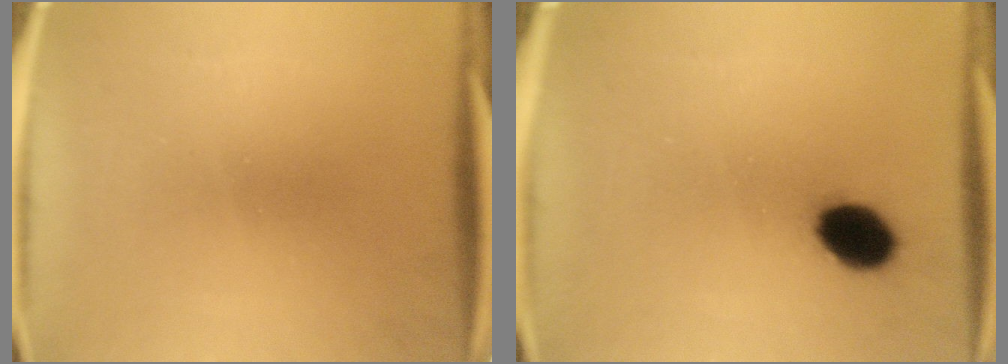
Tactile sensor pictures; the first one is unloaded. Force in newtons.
{"total": 8.1}